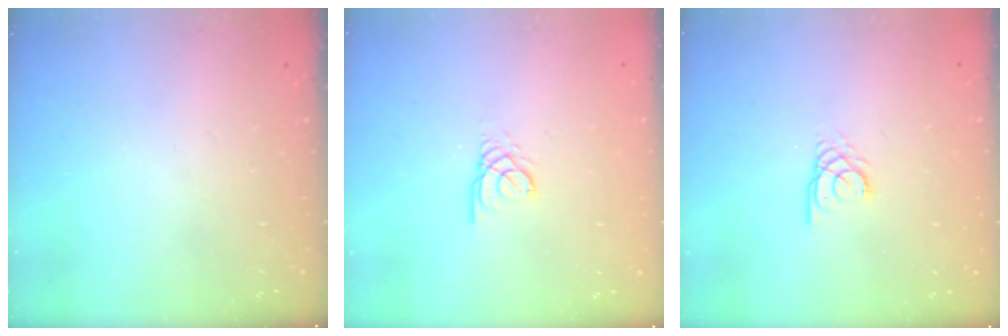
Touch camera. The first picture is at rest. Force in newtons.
{"total": 2.4, "press": 2.4, "slide": 0.3}
{"total": 2.4, "press": 2.4, "slide": 0.3}